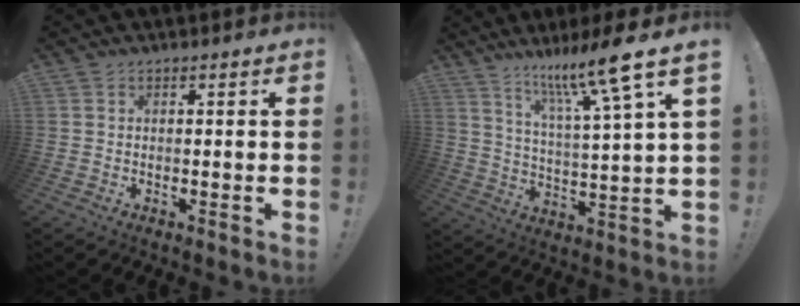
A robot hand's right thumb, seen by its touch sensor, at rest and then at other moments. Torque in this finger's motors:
{"motor_torque": [-0.17, 0.24, 0.29, 0.37, 0.06]}